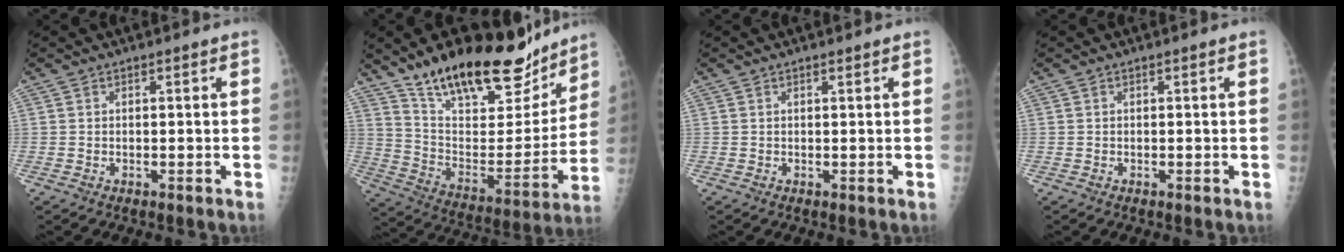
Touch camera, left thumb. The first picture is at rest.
{"total": 27.0, "force": [20.0, 10.1, 15.2], "torque": [-0.197, -0.082, 0.327]}
{"total": 0.6, "force": [0.4, 0.2, 0.4], "torque": [-0.008, -0.001, 0.006]}
{"total": 0.0}